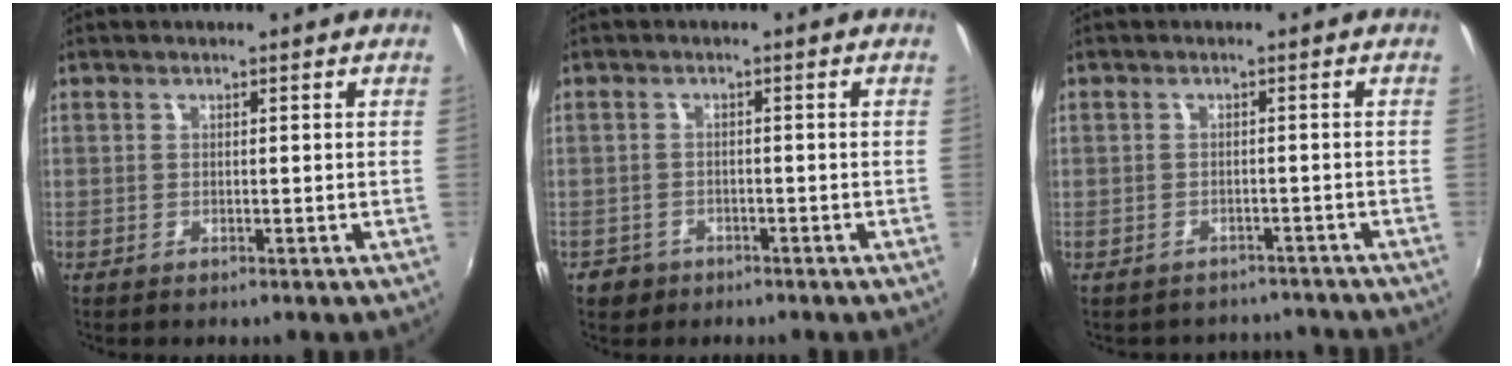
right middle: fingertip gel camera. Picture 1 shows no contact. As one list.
[{"total": 3.2, "force": [-2.0, 2.4, 0.7], "torque": [-0.027, 0.001, -0.031]}, {"total": 5.7, "force": [-4.4, 3.6, 0.4], "torque": [-0.001, 0.030, -0.054]}]